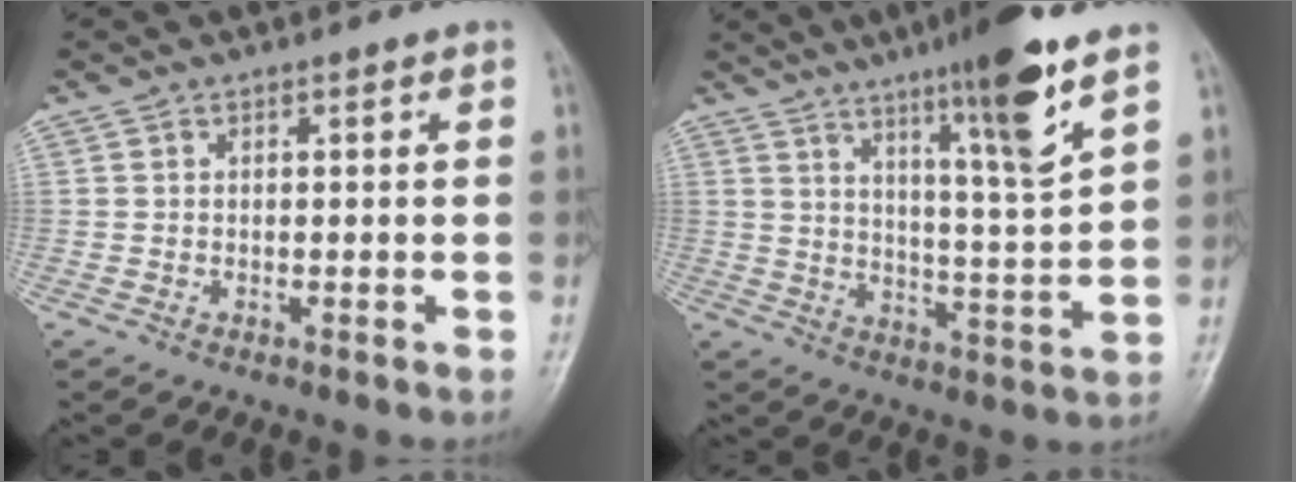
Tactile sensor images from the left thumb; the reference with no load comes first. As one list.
[{"total": 13.5, "force": [8.2, 0.7, 10.7], "torque": [-0.171, -0.049, 0.132]}]